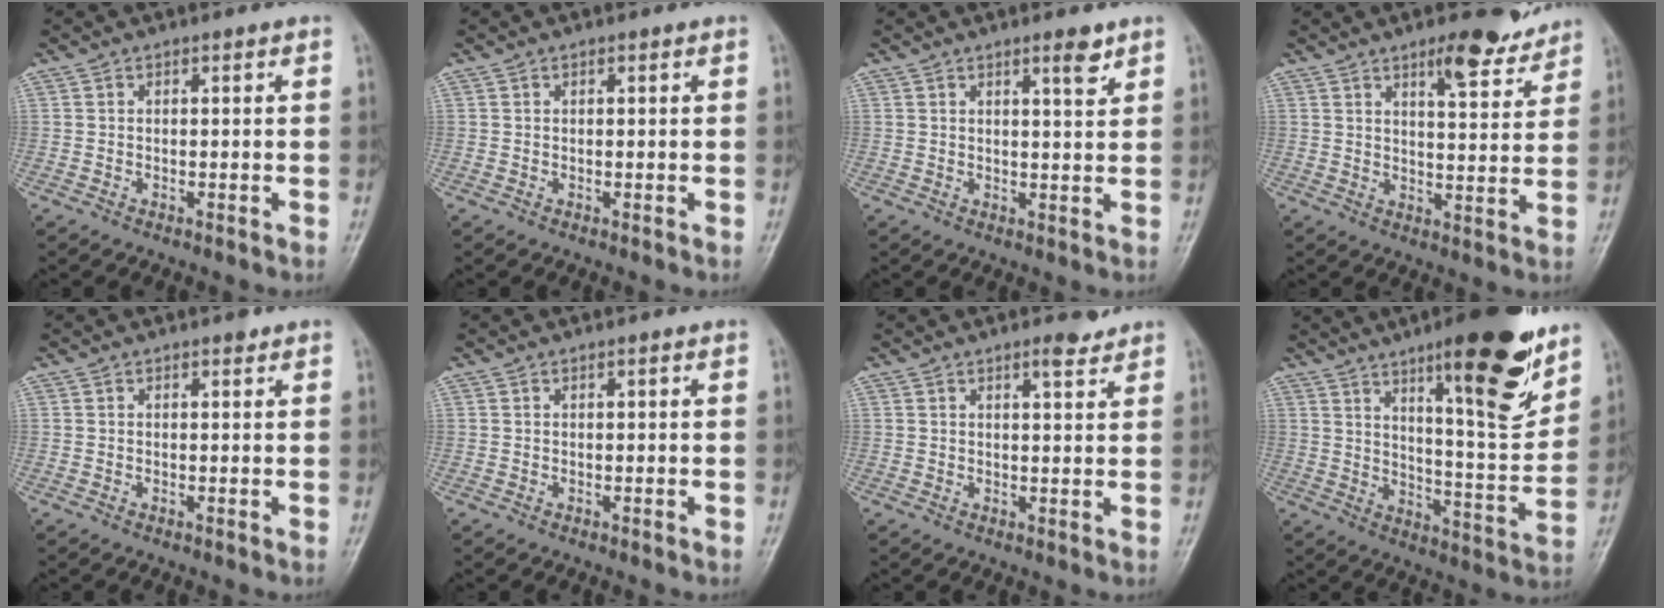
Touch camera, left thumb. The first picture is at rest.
{"total": 0.0}
{"total": 3.3, "force": [2.3, 0.6, 2.3], "torque": [-0.030, -0.017, 0.034]}
{"total": 8.6, "force": [6.2, 2.6, 5.3], "torque": [-0.057, -0.043, 0.090]}
{"total": 0.8, "force": [0.6, 0.4, 0.4], "torque": [-0.006, -0.002, 0.005]}
{"total": 0.0}
{"total": 3.0, "force": [2.3, 0.8, 1.8], "torque": [-0.024, -0.016, 0.034]}
{"total": 18.9, "force": [11.6, 4.2, 14.3], "torque": [-0.174, -0.070, 0.178]}